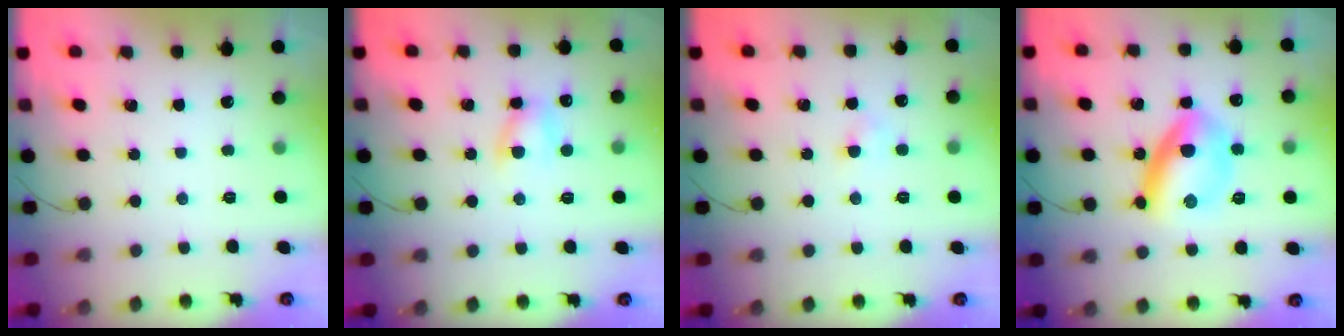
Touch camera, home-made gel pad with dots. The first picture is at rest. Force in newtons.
{"total": 5.9, "press": 5.8, "slide": 1.4}
{"total": 2.9, "press": 2.7, "slide": 1.1}
{"total": 11.7, "press": 11.7, "slide": 0.4}